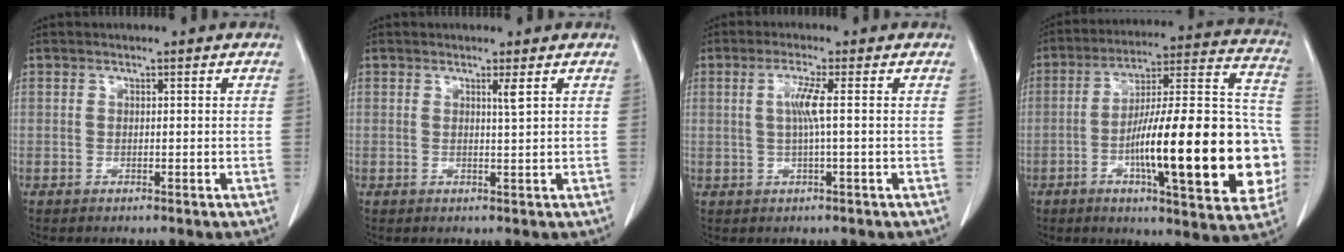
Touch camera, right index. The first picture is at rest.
{"total": 1.3, "force": [0.7, -0.4, 1.0], "torque": [-0.025, -0.008, 0.014]}
{"total": 3.6, "force": [0.4, -0.5, 3.6], "torque": [-0.075, 0.003, 0.008]}
{"total": 26.0, "force": [-5.9, 4.6, 24.9], "torque": [-0.302, 0.022, -0.082]}